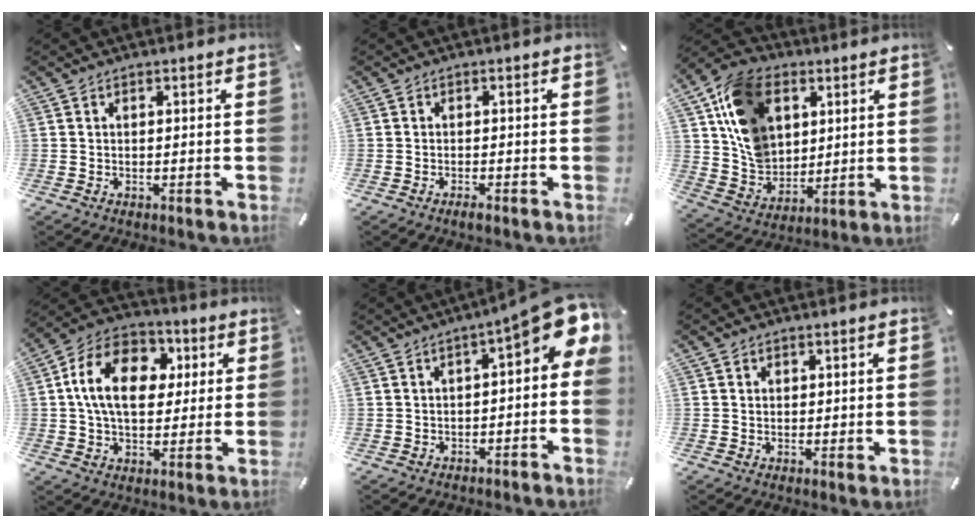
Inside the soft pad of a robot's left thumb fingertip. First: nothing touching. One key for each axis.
{"total": 1.4, "fx": -1.0, "fy": 0.4, "fz": 0.9, "tx": -0.017, "ty": 0.002, "tz": -0.020}
{"total": 15.7, "fx": 5.5, "fy": 12.4, "fz": 7.8, "tx": -0.163, "ty": -0.009, "tz": 0.109}
{"total": 16.5, "fx": 3.3, "fy": 11.8, "fz": 11.0, "tx": -0.211, "ty": 0.004, "tz": 0.057}
{"total": 10.4, "fx": 4.1, "fy": 3.4, "fz": 9.0, "tx": -0.114, "ty": -0.040, "tz": 0.067}
{"total": 1.7, "fx": 0.8, "fy": 1.5, "fz": 0.0, "tx": 0.005, "ty": 0.000, "tz": 0.013}